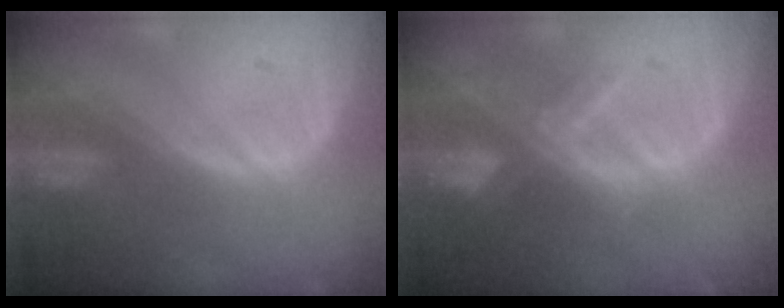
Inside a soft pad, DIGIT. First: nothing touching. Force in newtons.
{"total": 6.9, "press": 6.1, "slide": 3.2}